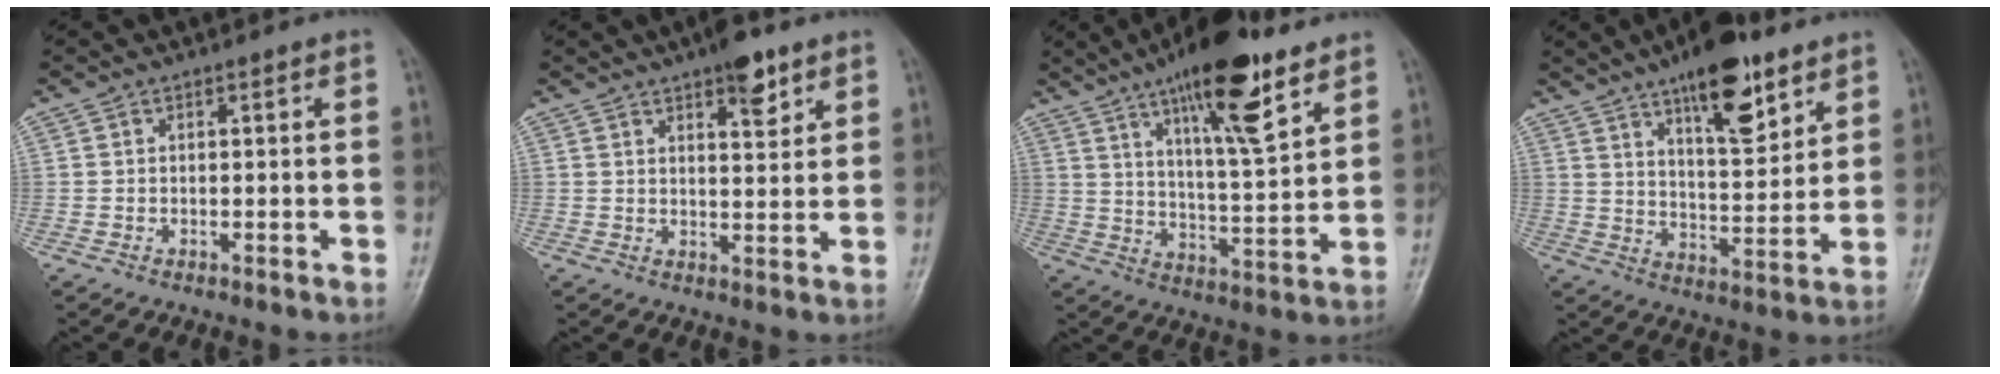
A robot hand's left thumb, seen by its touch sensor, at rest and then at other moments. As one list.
[{"total": 6.3, "force": [3.9, 2.2, 4.4], "torque": [-0.047, -0.020, 0.053]}, {"total": 17.1, "force": [10.4, 4.5, 12.9], "torque": [-0.184, -0.051, 0.169]}, {"total": 14.7, "force": [9.1, 5.3, 10.3], "torque": [-0.128, -0.051, 0.145]}]